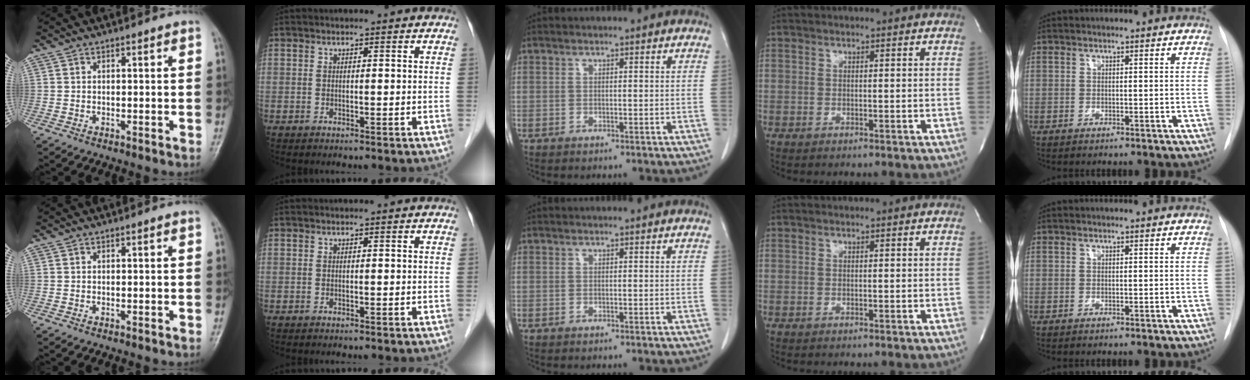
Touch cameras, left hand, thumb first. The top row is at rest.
{}